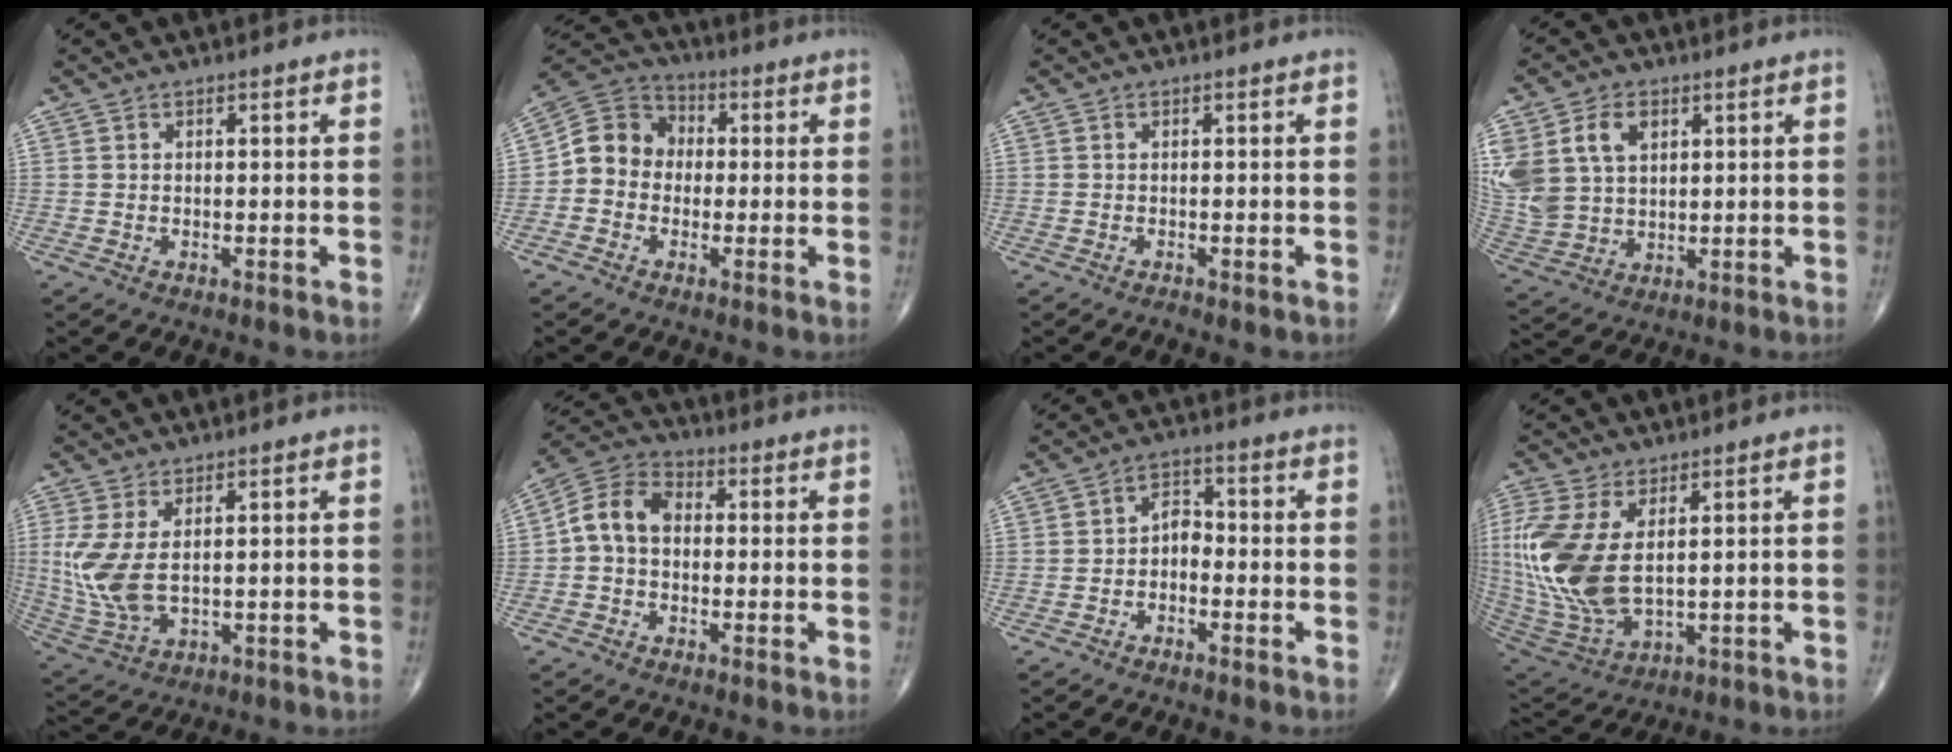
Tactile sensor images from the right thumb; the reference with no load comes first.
{"total": 8.9, "force": [-0.8, 7.8, 4.2], "torque": [-0.054, 0.038, -0.032]}
{"total": 1.1, "force": [-0.7, 0.3, 0.8], "torque": [-0.014, 0.002, -0.008]}
{"total": 16.8, "force": [5.6, 12.1, 10.3], "torque": [-0.242, 0.006, 0.123]}
{"total": 9.3, "force": [1.3, 4.5, 8.0], "torque": [-0.190, -0.010, 0.041]}
{"total": 8.6, "force": [-0.3, 6.3, 5.8], "torque": [-0.093, 0.028, -0.021]}
{"total": 4.0, "force": [-1.5, 2.7, 2.6], "torque": [-0.028, 0.027, -0.036]}
{"total": 17.7, "force": [2.7, 9.1, 14.9], "torque": [-0.353, -0.021, 0.069]}